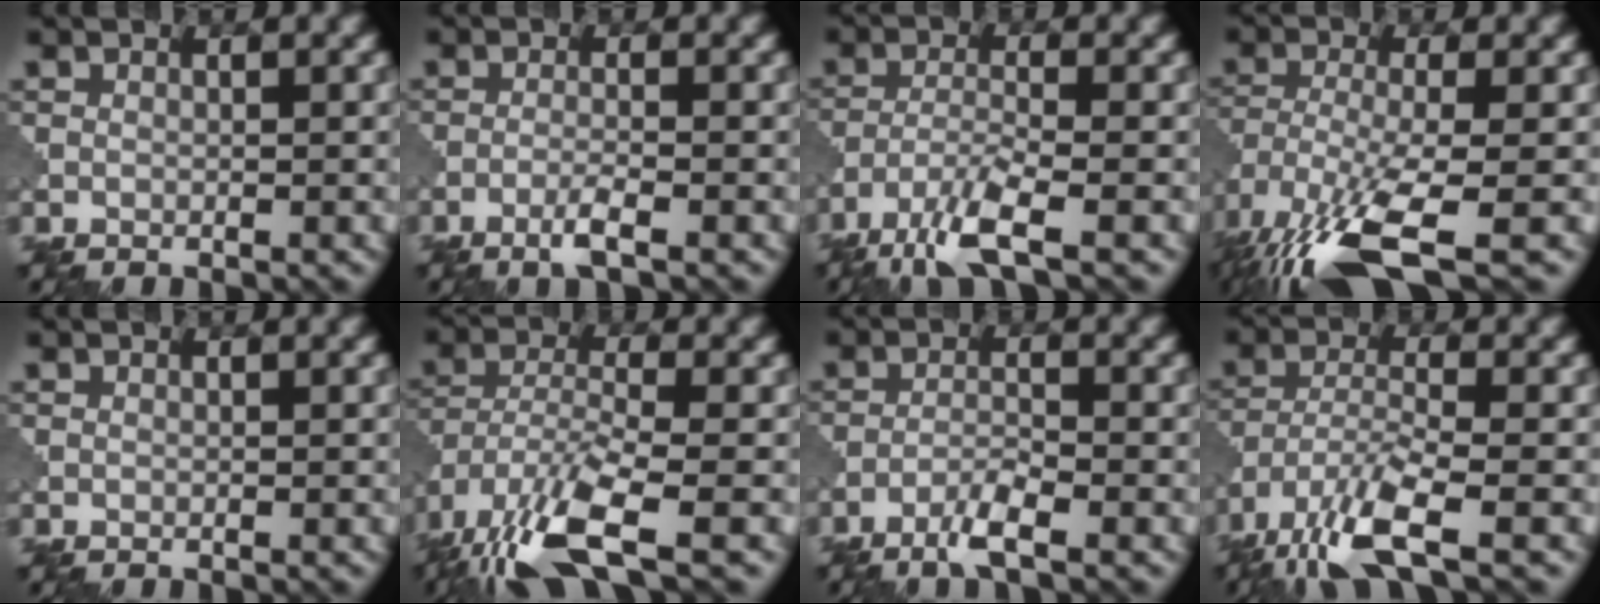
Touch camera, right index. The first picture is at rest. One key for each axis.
{"total": 2.1, "fx": -1.2, "fy": 0.2, "fz": 1.7, "tx": -0.031, "ty": 0.005, "tz": -0.030}
{"total": 5.2, "fx": -3.6, "fy": 0.8, "fz": 3.6, "tx": -0.074, "ty": -0.007, "tz": -0.081}
{"total": 11.1, "fx": -6.6, "fy": 3.1, "fz": 8.3, "tx": -0.182, "ty": -0.018, "tz": -0.124}
{"total": 0.0}
{"total": 9.9, "fx": -6.2, "fy": 3.2, "fz": 7.1, "tx": -0.147, "ty": -0.015, "tz": -0.126}
{"total": 2.8, "fx": -2.0, "fy": 0.2, "fz": 1.9, "tx": -0.040, "ty": 0.003, "tz": -0.046}
{"total": 7.7, "fx": -5.3, "fy": 1.9, "fz": 5.4, "tx": -0.109, "ty": -0.008, "tz": -0.111}